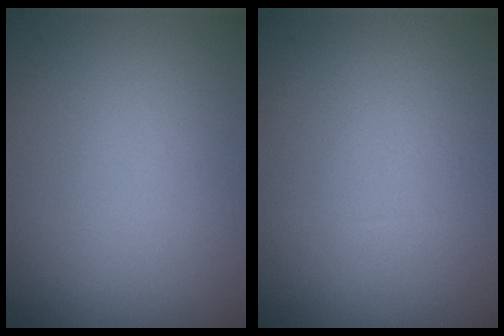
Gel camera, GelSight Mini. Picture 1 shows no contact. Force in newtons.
{"total": 0.0}